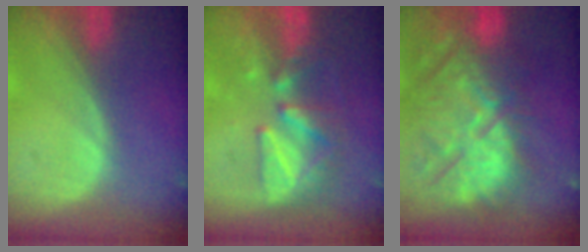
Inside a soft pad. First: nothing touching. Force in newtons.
{"total": 8.4, "press": 7.7, "slide": 3.4}
{"total": 13.9, "press": 12.6, "slide": 5.9}